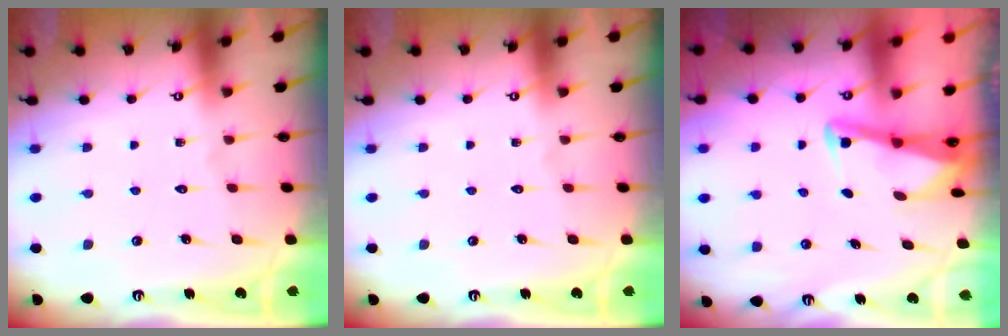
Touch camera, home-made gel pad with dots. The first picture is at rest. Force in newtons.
{"total": 0.0}
{"total": 3.0, "press": 3.0, "slide": 0.4}